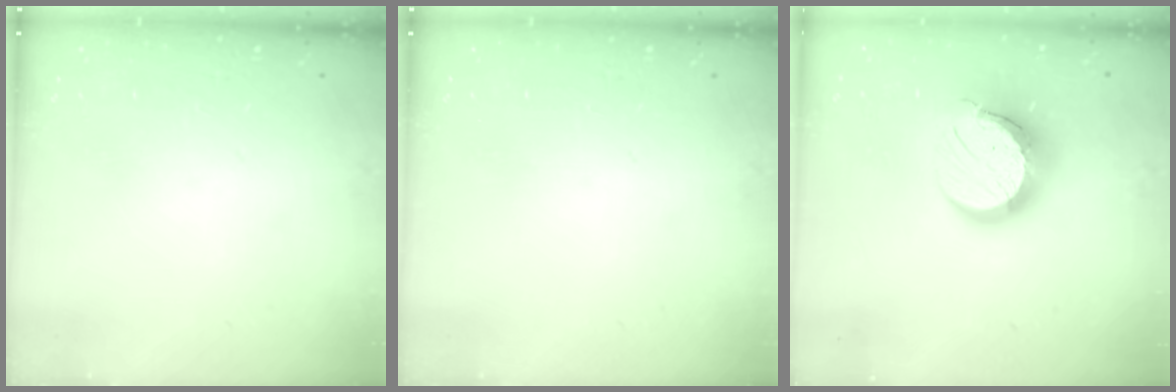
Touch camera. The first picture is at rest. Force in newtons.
{"total": 0.0}
{"total": 14.4, "press": 14.3, "slide": 1.3}